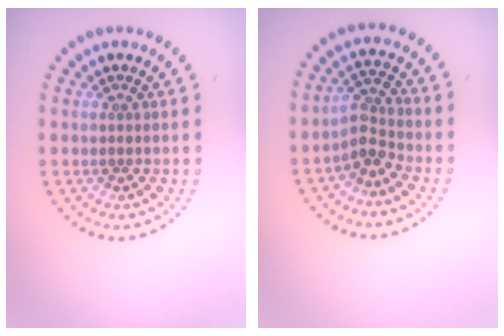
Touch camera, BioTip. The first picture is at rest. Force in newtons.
{"total": 2.6, "press": 2.0, "slide": 1.6}